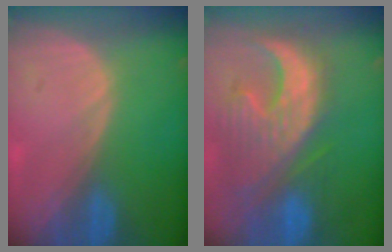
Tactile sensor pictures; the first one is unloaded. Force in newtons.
{"total": 12.8, "press": 11.2, "slide": 6.3}